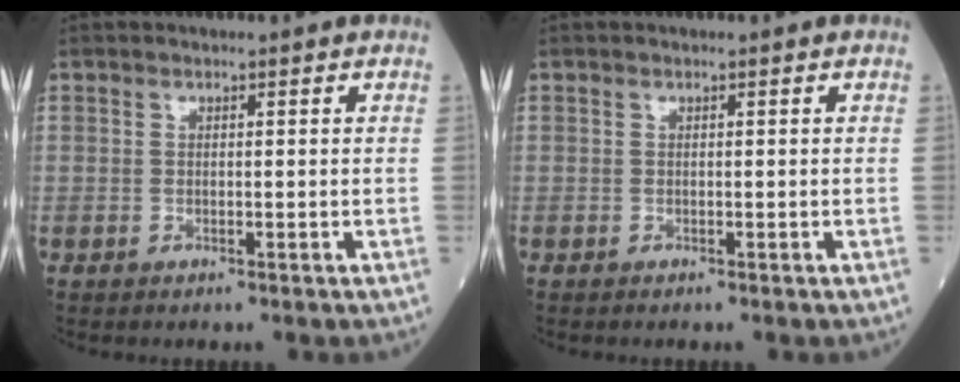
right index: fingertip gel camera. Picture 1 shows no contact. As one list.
[{"total": 0.0}]